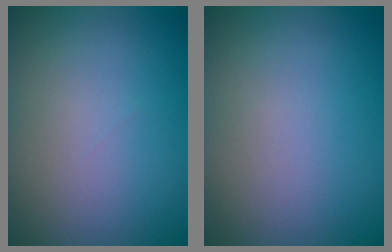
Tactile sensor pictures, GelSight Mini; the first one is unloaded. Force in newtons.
{"total": 0.0}